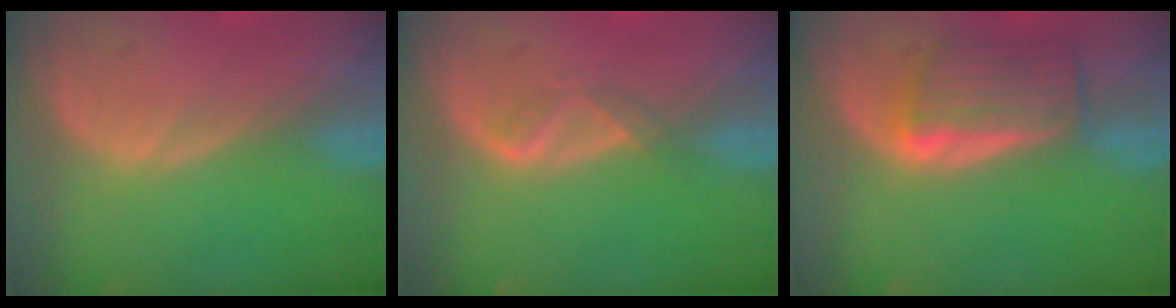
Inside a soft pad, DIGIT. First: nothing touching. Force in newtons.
{"total": 1.9, "press": 1.8, "slide": 0.7}
{"total": 5.7, "press": 5.6, "slide": 1.1}